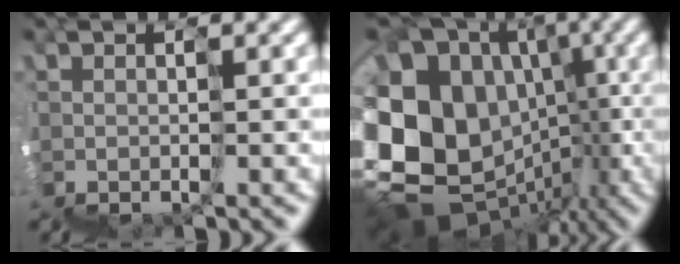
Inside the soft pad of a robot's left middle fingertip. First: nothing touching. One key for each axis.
{"total": 15.0, "fx": -1.3, "fy": 13.6, "fz": 6.2, "tx": -0.109, "ty": 0.004, "tz": -0.039}